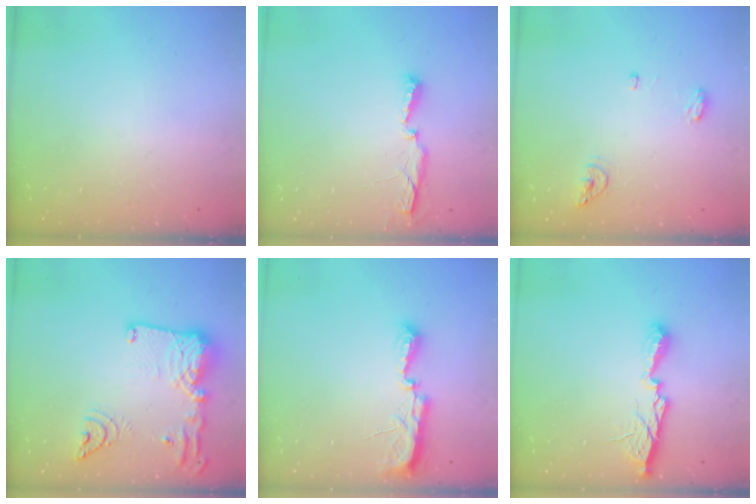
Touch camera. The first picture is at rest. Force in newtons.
{"total": 5.0, "press": 4.9, "slide": 0.9}
{"total": 10.0, "press": 7.3, "slide": 6.9}
{"total": 20.1, "press": 19.9, "slide": 2.3}
{"total": 7.7, "press": 7.7, "slide": 0.7}
{"total": 9.9, "press": 9.9, "slide": 0.3}